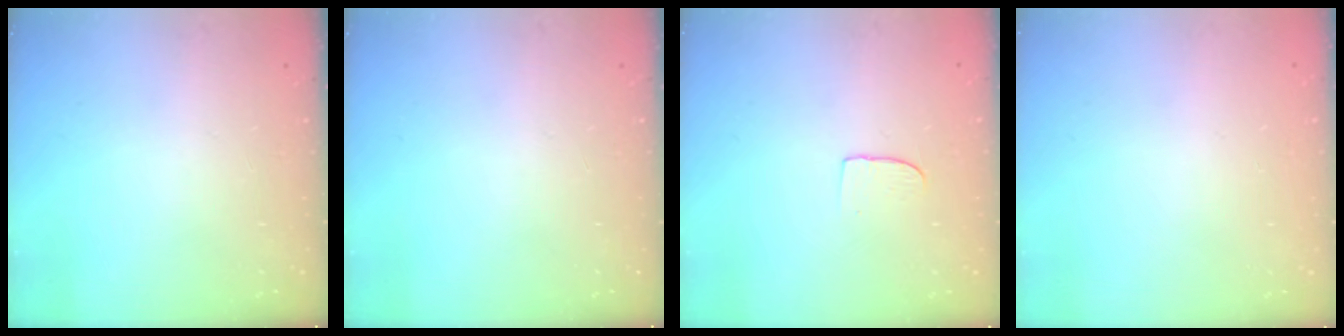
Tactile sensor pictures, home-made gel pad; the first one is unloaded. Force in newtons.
{"total": 0.0}
{"total": 4.7, "press": 4.7, "slide": 0.4}
{"total": 0.0}